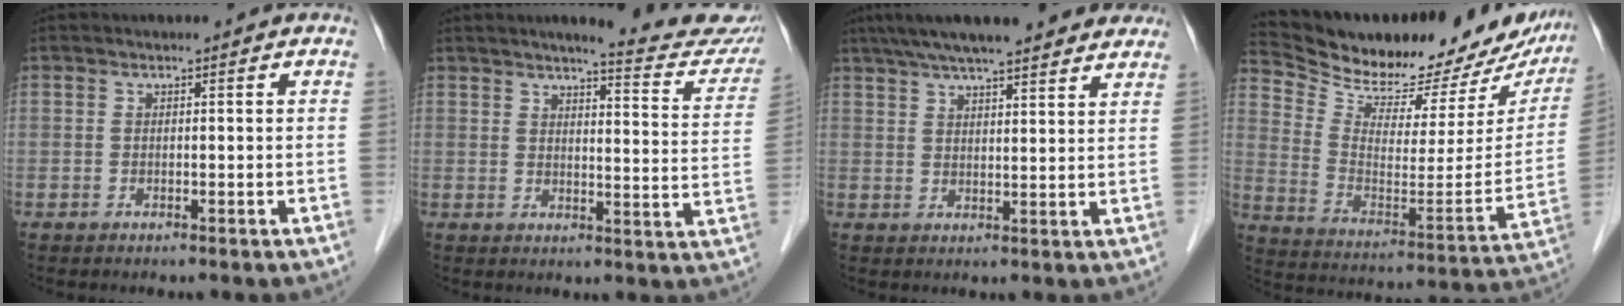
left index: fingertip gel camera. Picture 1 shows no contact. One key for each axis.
{"total": 13.5, "fx": 12.4, "fy": 0.7, "fz": 5.3, "tx": -0.052, "ty": -0.049, "tz": 0.128}
{"total": 17.9, "fx": 15.0, "fy": 3.0, "fz": 9.3, "tx": -0.146, "ty": 0.044, "tz": 0.203}
{"total": 25.5, "fx": 23.1, "fy": 6.4, "fz": 8.6, "tx": -0.139, "ty": -0.060, "tz": 0.319}